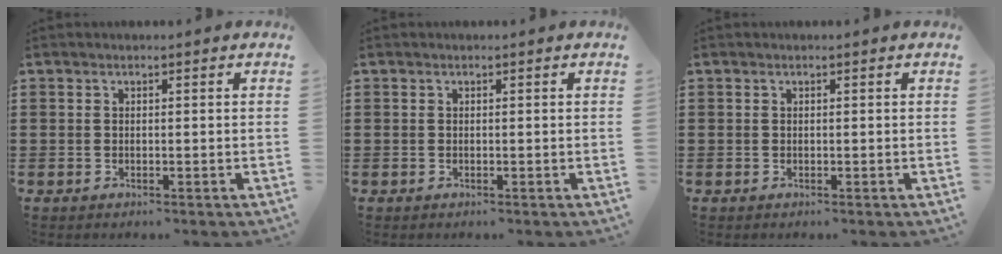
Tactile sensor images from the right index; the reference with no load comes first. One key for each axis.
{"total": 0.0}
{"total": 0.0}